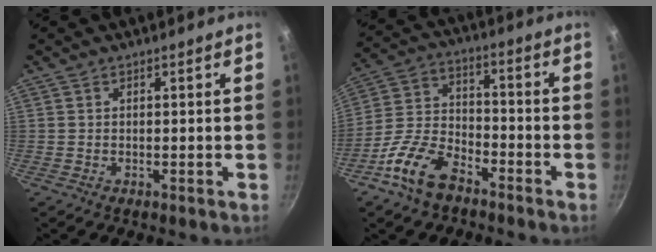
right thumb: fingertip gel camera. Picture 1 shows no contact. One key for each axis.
{"total": 12.3, "fx": -7.8, "fy": 6.4, "fz": 7.0, "tx": -0.125, "ty": 0.057, "tz": -0.161}